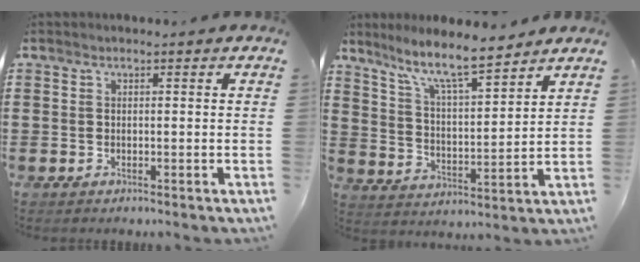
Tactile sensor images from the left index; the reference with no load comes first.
{"total": 8.1, "force": [6.9, 0.8, 4.2], "torque": [-0.104, -0.033, 0.120]}